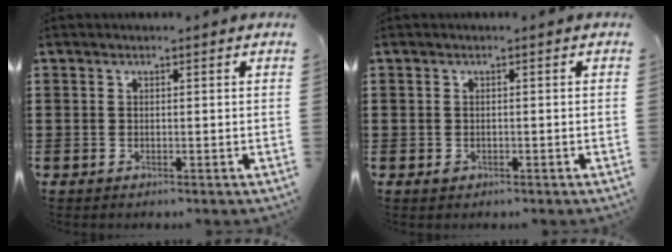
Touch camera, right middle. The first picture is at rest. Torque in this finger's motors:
{"motor_torque": [0.32, -0.40, 0.00, 0.01]}